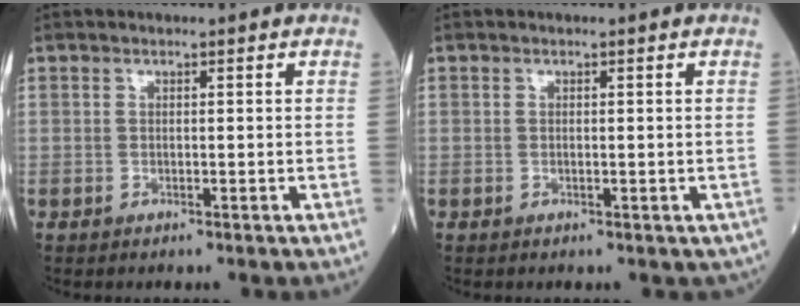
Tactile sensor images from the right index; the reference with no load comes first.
{"total": 0.7, "force": [-0.1, 0.6, 0.3], "torque": [-0.003, 0.002, 0.004]}